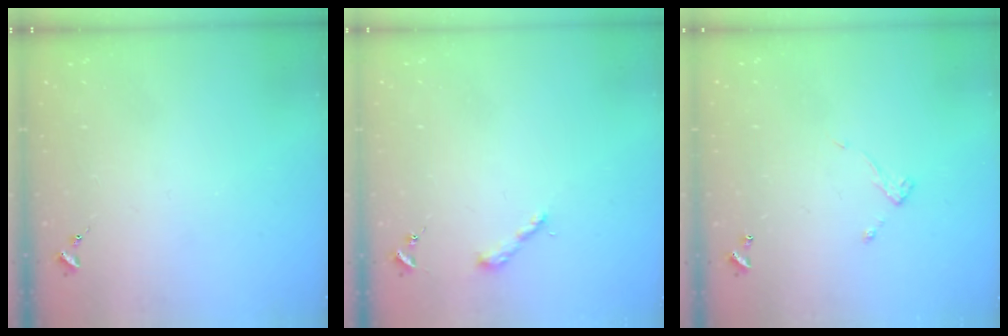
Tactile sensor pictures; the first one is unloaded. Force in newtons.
{"total": 3.8, "press": 3.8, "slide": 0.3}
{"total": 4.5, "press": 4.5, "slide": 0.5}